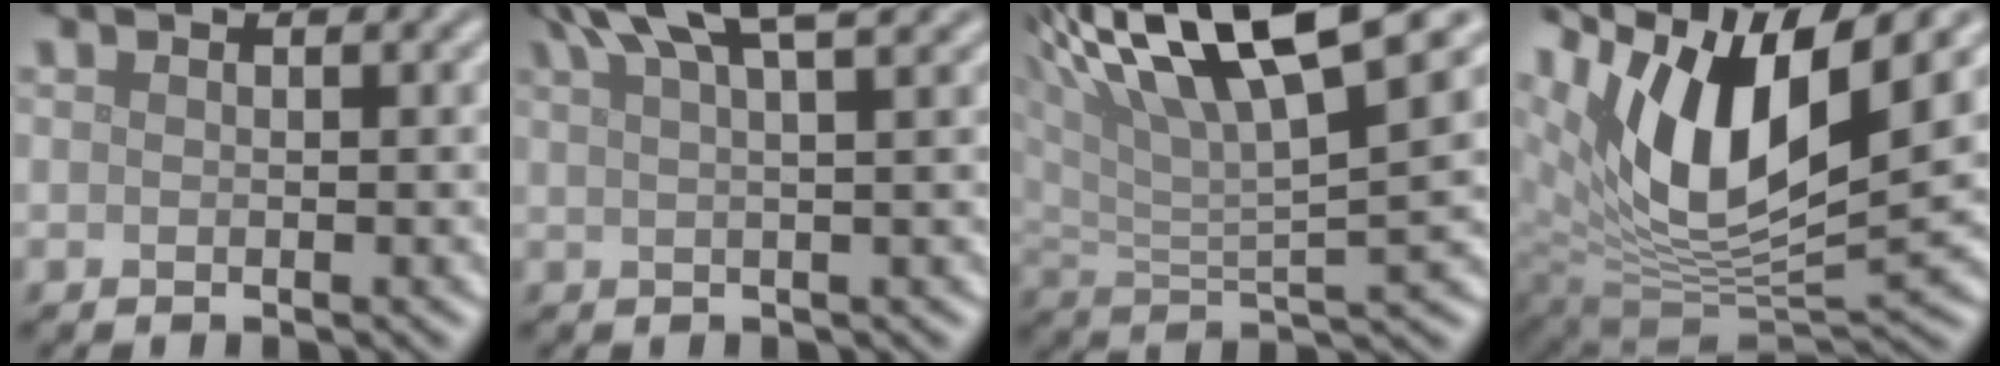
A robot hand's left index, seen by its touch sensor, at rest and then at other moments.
{"total": 6.6, "force": [4.7, 1.1, 4.4], "torque": [-0.052, 0.025, 0.057]}
{"total": 12.4, "force": [7.8, 2.7, 9.3], "torque": [-0.164, 0.017, 0.133]}
{"total": 12.3, "force": [5.9, 5.1, 9.5], "torque": [-0.182, 0.003, 0.113]}